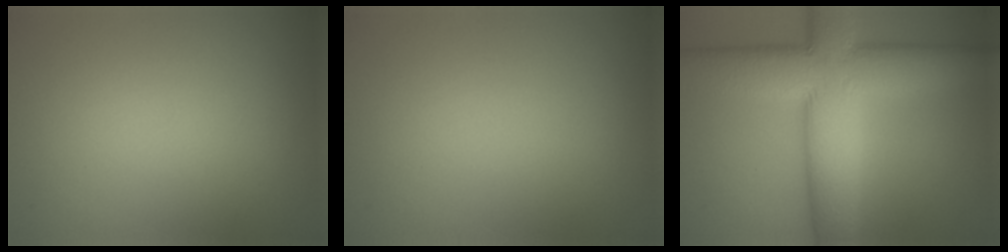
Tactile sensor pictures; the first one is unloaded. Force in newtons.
{"total": 0.0}
{"total": 12.8, "press": 12.8, "slide": 0.6}